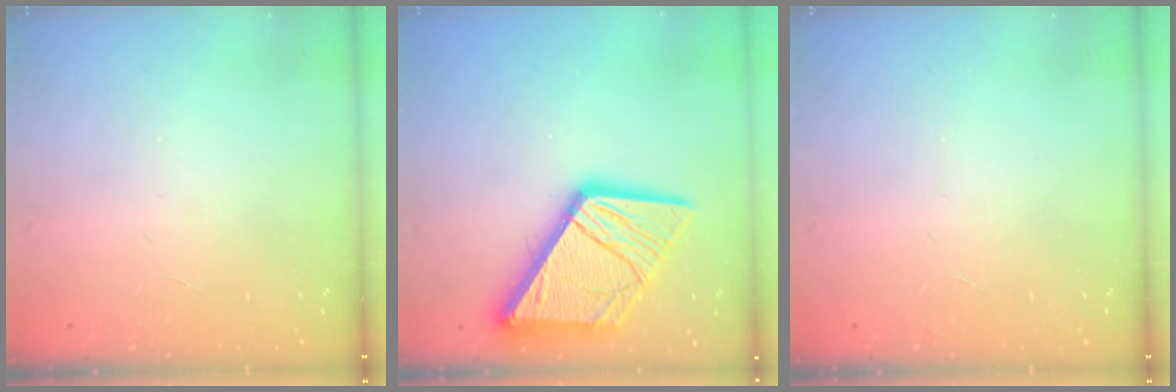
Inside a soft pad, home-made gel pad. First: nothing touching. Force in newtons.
{"total": 19.4, "press": 19.2, "slide": 2.2}
{"total": 0.0}